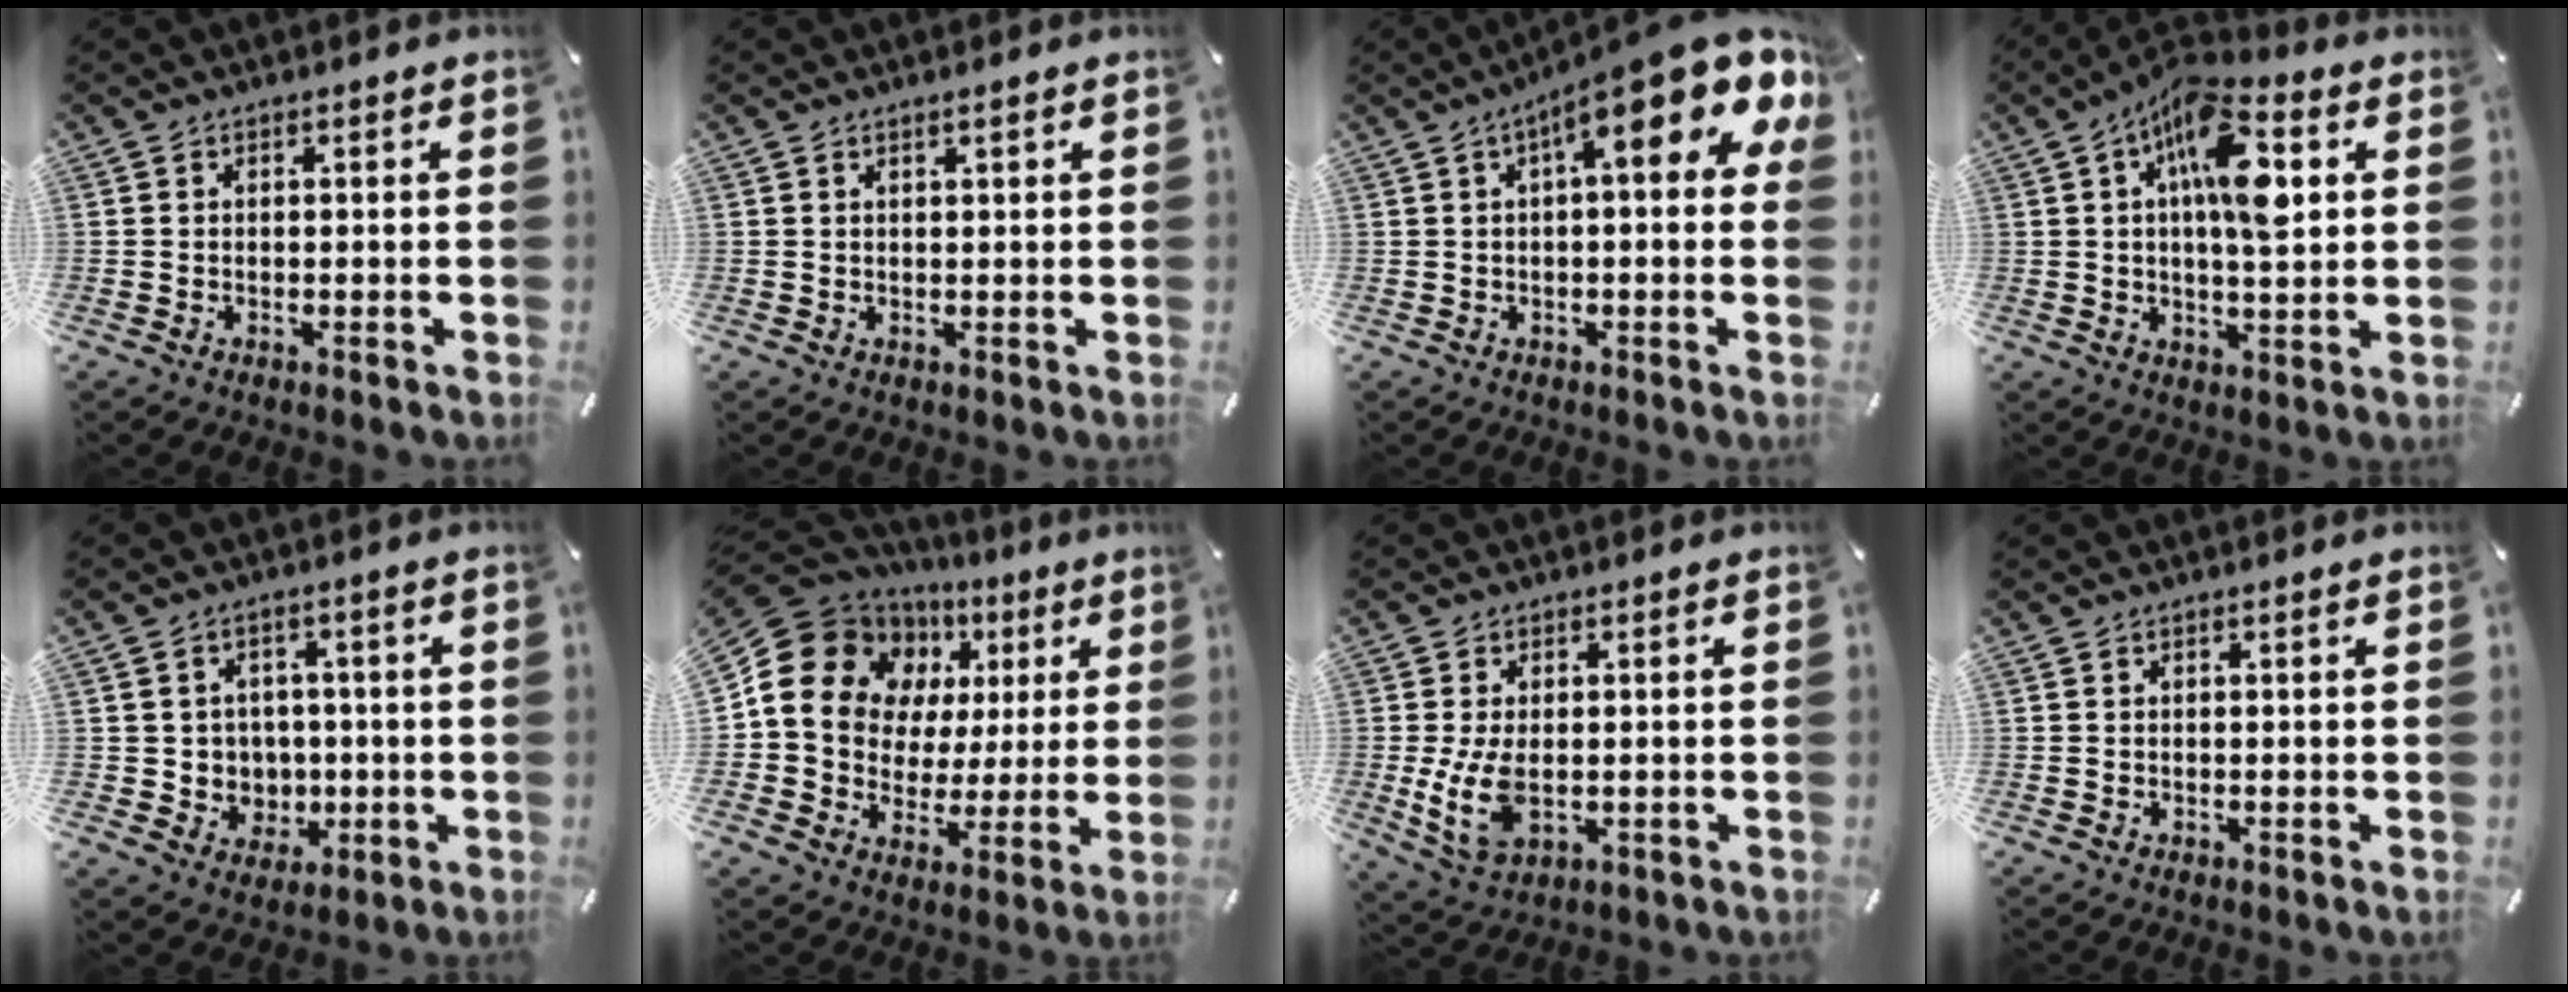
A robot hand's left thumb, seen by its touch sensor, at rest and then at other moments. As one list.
[{"total": 1.0, "force": [0.5, 0.1, 0.8], "torque": [-0.015, 0.000, 0.008]}, {"total": 15.0, "force": [6.7, 3.7, 12.9], "torque": [-0.185, -0.047, 0.101]}, {"total": 14.3, "force": [4.4, 5.7, 12.4], "torque": [-0.206, -0.012, 0.073]}, {"total": 6.8, "force": [0.5, 6.7, 0.8], "torque": [-0.012, -0.005, 0.017]}, {"total": 16.2, "force": [4.9, 14.0, 6.6], "torque": [-0.136, -0.030, 0.093]}, {"total": 7.5, "force": [-0.6, 4.4, 6.0], "torque": [-0.141, -0.012, -0.014]}, {"total": 0.0}]